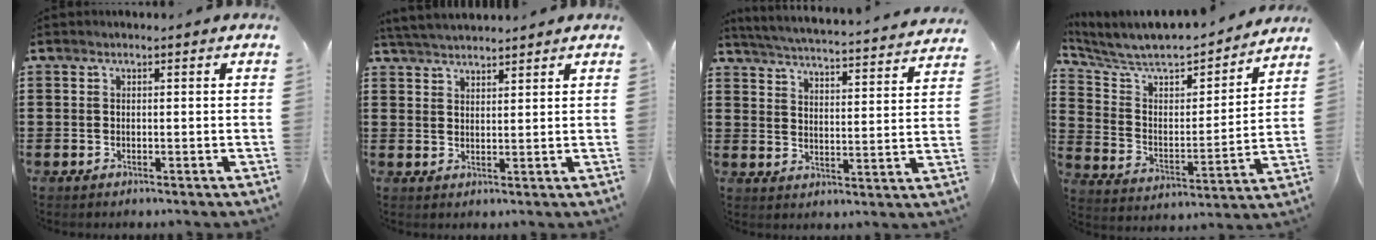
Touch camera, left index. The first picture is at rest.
{"total": 3.4, "force": [3.4, 0.2, 0.5], "torque": [-0.020, -0.005, 0.064]}
{"total": 4.2, "force": [4.0, -0.8, 0.8], "torque": [-0.038, -0.039, 0.062]}
{"total": 6.6, "force": [6.1, 1.9, 1.7], "torque": [-0.068, -0.050, 0.102]}